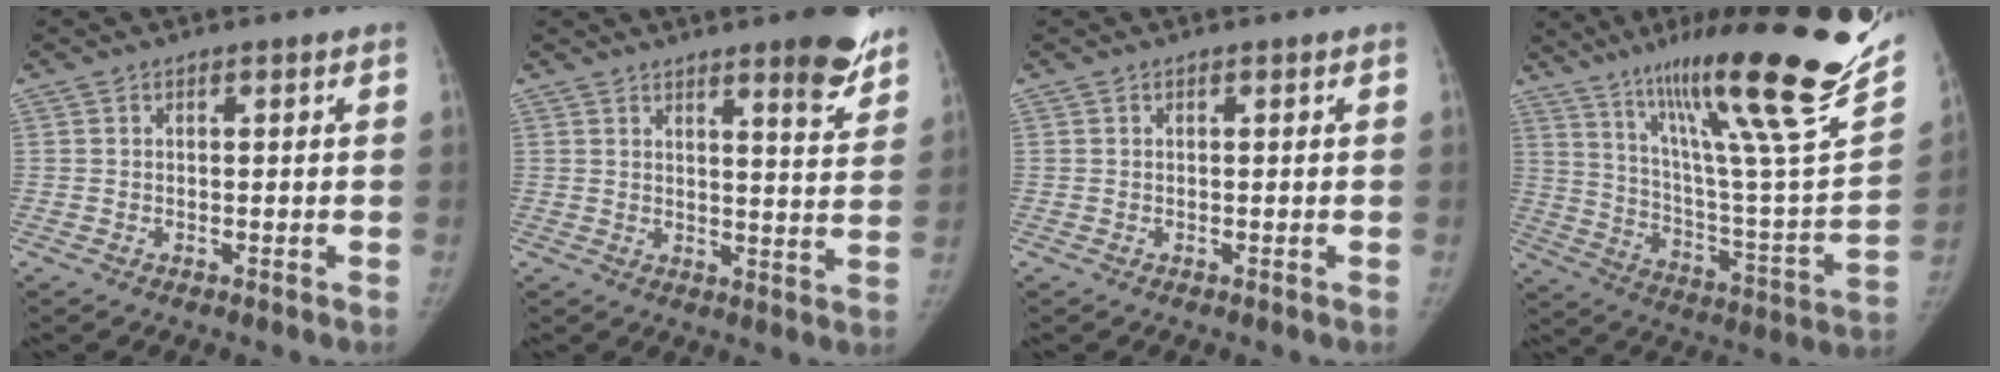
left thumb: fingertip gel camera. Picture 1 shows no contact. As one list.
[{"total": 9.2, "force": [6.6, 1.7, 6.2], "torque": [-0.057, -0.044, 0.084]}, {"total": 0.0}, {"total": 34.0, "force": [24.1, 3.8, 23.6], "torque": [-0.336, -0.116, 0.364]}]